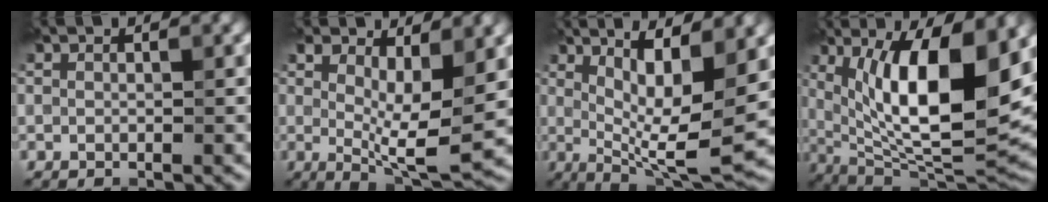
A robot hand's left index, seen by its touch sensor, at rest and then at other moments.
{"total": 7.1, "force": [1.4, 2.5, 6.5], "torque": [-0.112, -0.015, 0.027]}
{"total": 9.9, "force": [2.0, 2.2, 9.4], "torque": [-0.144, 0.003, 0.038]}
{"total": 13.4, "force": [3.1, 4.6, 12.2], "torque": [-0.179, -0.014, 0.053]}